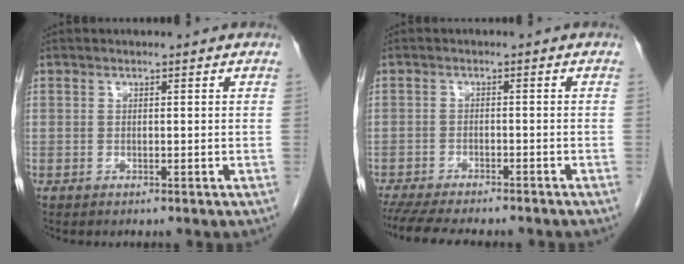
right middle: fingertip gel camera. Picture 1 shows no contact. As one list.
[{"total": 12.8, "force": [-11.1, 2.6, 6.0], "torque": [-0.096, -0.015, -0.154]}]